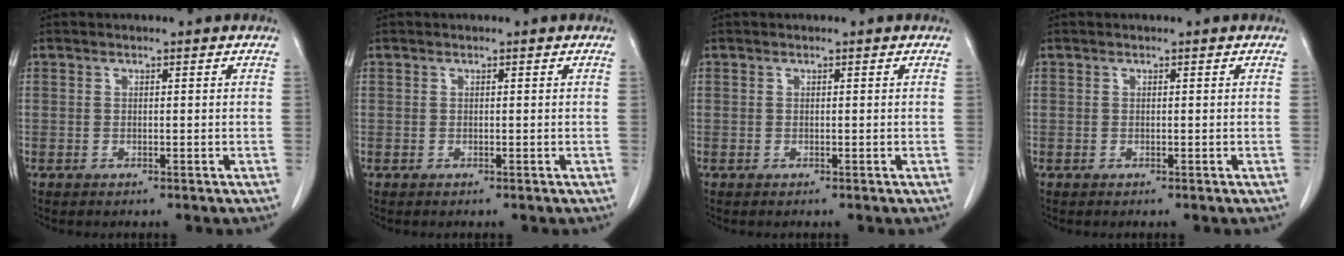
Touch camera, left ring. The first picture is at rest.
{"total": 0.0}
{"total": 0.0}
{"total": 0.0}